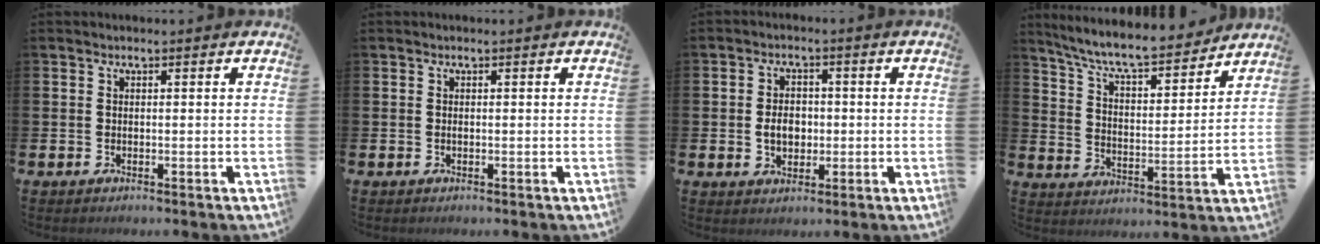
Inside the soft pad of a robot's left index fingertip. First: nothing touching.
{"total": 0.0}
{"total": 3.7, "force": [-0.3, 2.8, 2.4], "torque": [-0.027, -0.001, -0.014]}
{"total": 8.6, "force": [7.9, 1.2, 3.1], "torque": [-0.089, -0.060, 0.135]}